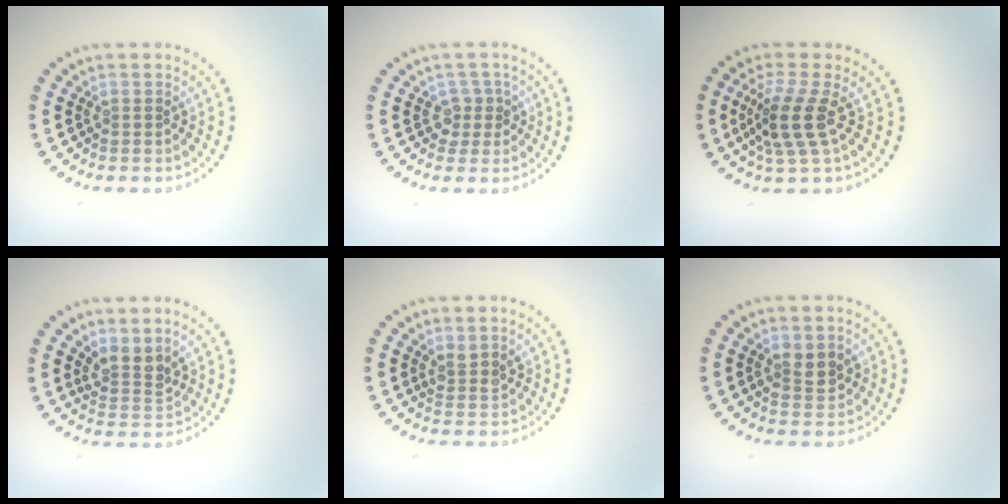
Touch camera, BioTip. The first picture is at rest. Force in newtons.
{"total": 1.9, "press": 1.4, "slide": 1.2}
{"total": 3.7, "press": 2.9, "slide": 2.3}
{"total": 2.6, "press": 2.0, "slide": 1.7}
{"total": 1.5, "press": 1.2, "slide": 1.0}
{"total": 2.4, "press": 2.3, "slide": 0.4}